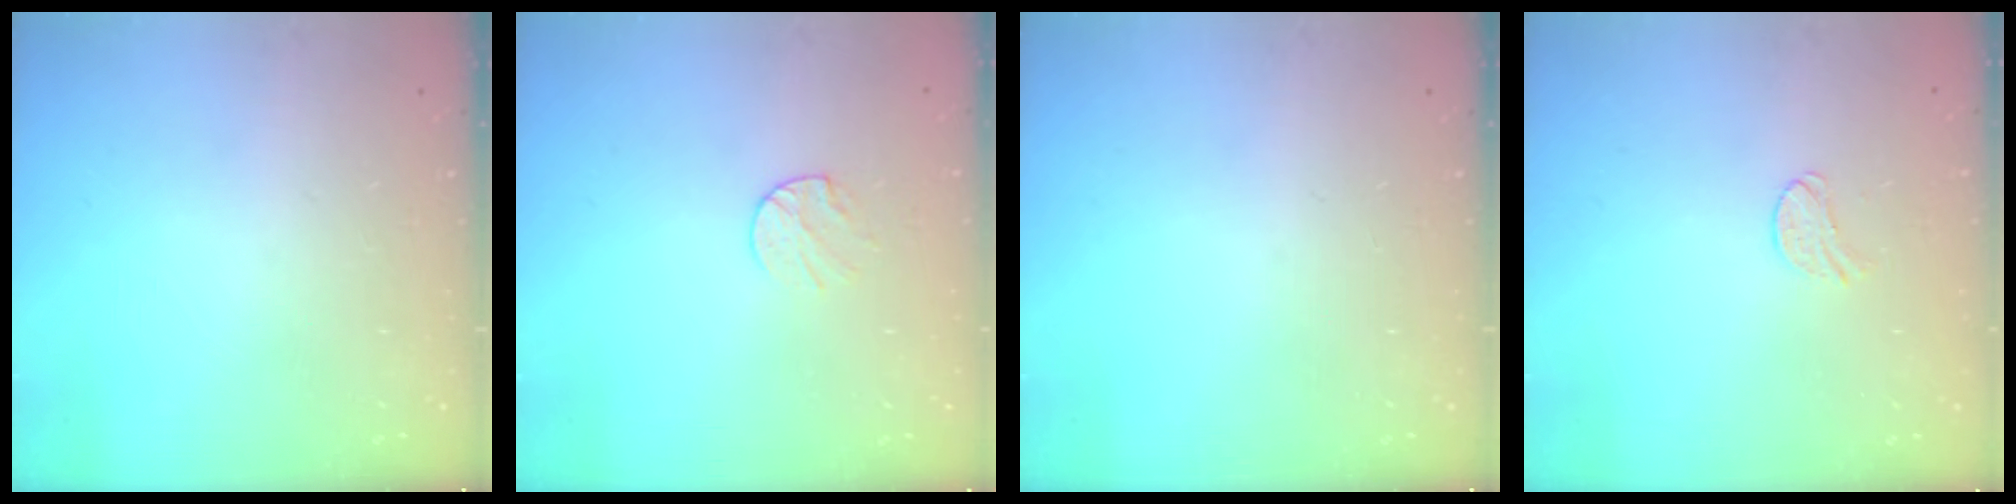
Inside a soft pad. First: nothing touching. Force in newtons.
{"total": 5.1, "press": 5.1, "slide": 0.5}
{"total": 0.0}
{"total": 7.1, "press": 7.1, "slide": 0.5}